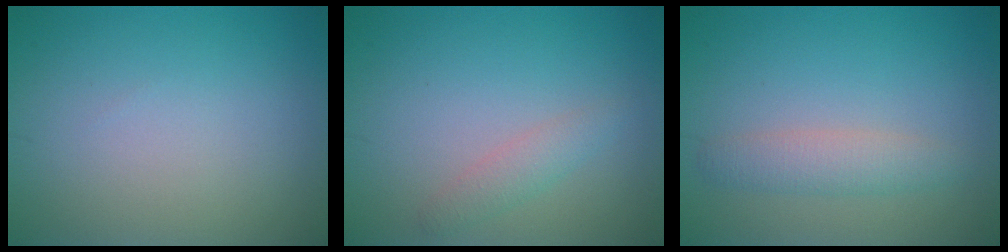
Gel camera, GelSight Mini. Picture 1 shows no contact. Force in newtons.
{"total": 1.6, "press": 1.6, "slide": 0.1}
{"total": 2.4, "press": 2.4, "slide": 0.0}